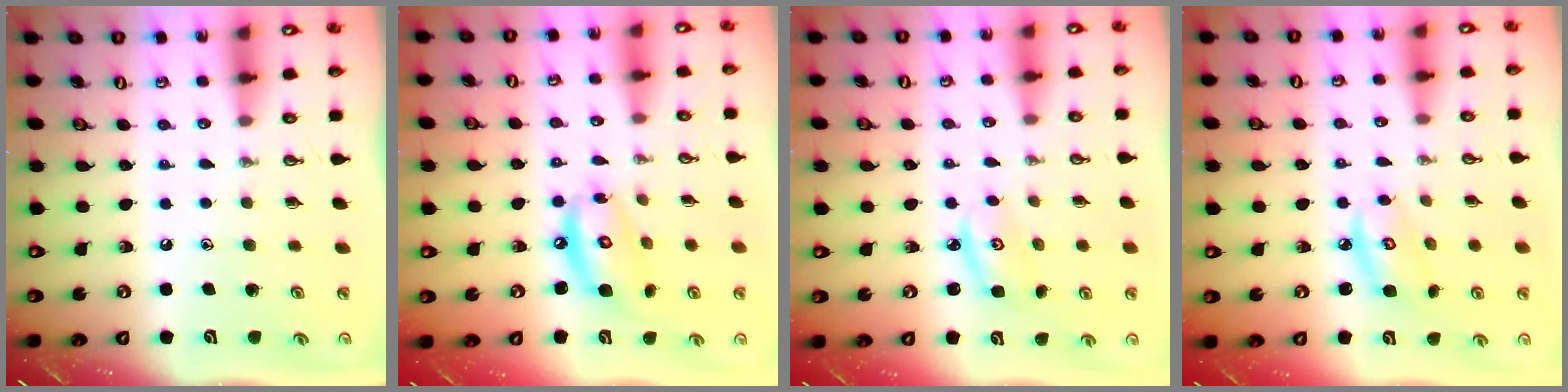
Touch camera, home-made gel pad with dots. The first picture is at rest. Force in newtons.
{"total": 11.2, "press": 11.1, "slide": 1.2}
{"total": 3.1, "press": 3.1, "slide": 0.2}
{"total": 6.0, "press": 6.0, "slide": 0.4}